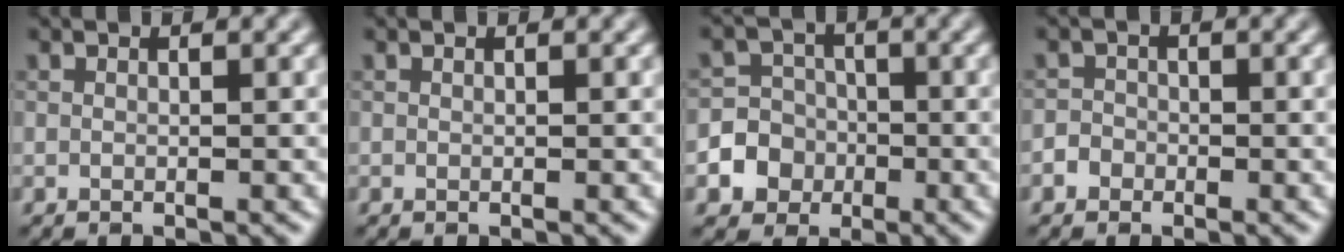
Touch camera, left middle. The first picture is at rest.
{"total": 0.0}
{"total": 5.5, "force": [-1.9, 5.1, 0.8], "torque": [0.004, 0.006, -0.054]}
{"total": 1.5, "force": [-0.7, 1.2, 0.3], "torque": [0.006, 0.005, -0.016]}